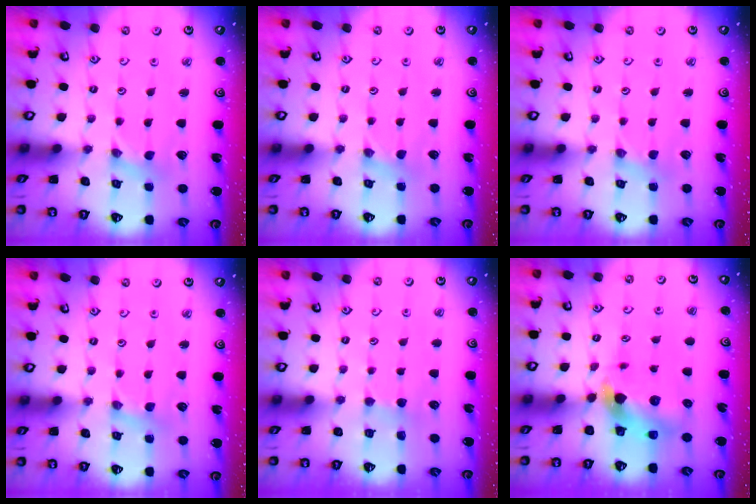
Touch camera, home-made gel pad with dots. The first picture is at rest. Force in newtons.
{"total": 1.2, "press": 1.2, "slide": 0.3}
{"total": 1.0, "press": 1.0, "slide": 0.2}
{"total": 0.6, "press": 0.6, "slide": 0.1}
{"total": 3.3, "press": 3.2, "slide": 0.5}
{"total": 6.9, "press": 6.8, "slide": 1.0}